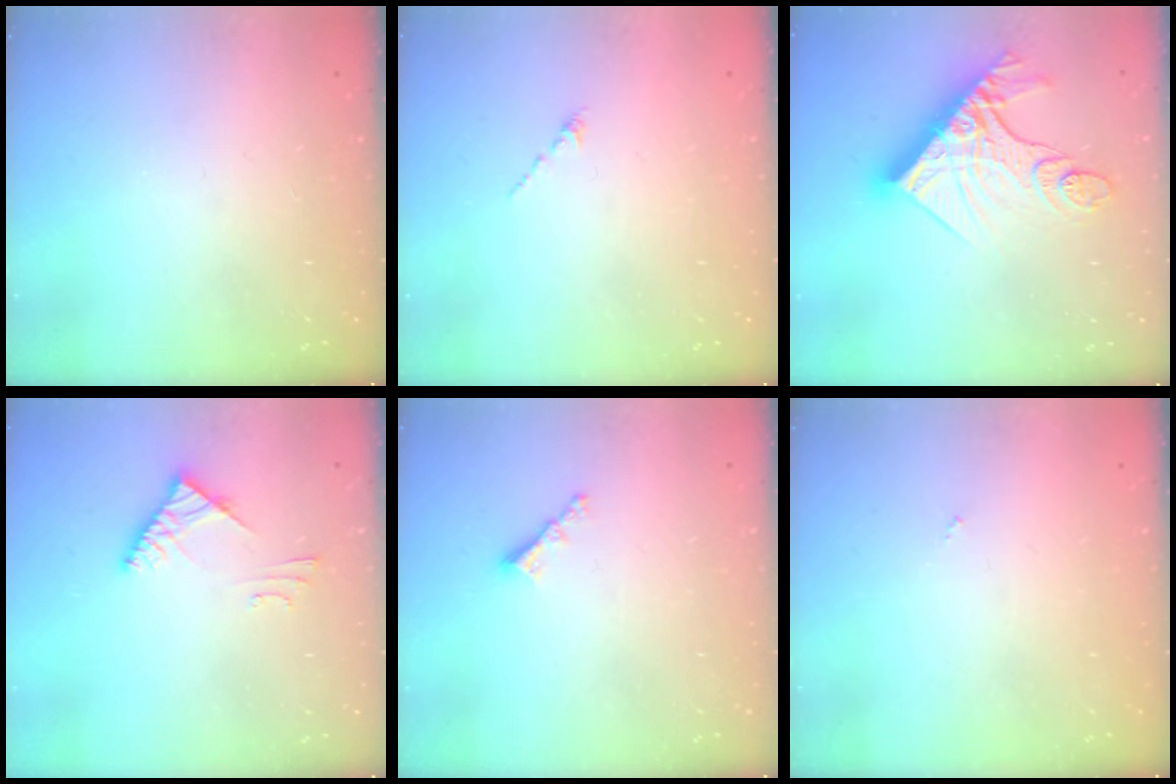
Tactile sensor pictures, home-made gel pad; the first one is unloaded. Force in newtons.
{"total": 0.0}
{"total": 19.0, "press": 18.9, "slide": 2.3}
{"total": 4.4, "press": 4.3, "slide": 0.8}
{"total": 3.5, "press": 3.5, "slide": 0.3}
{"total": 0.0}